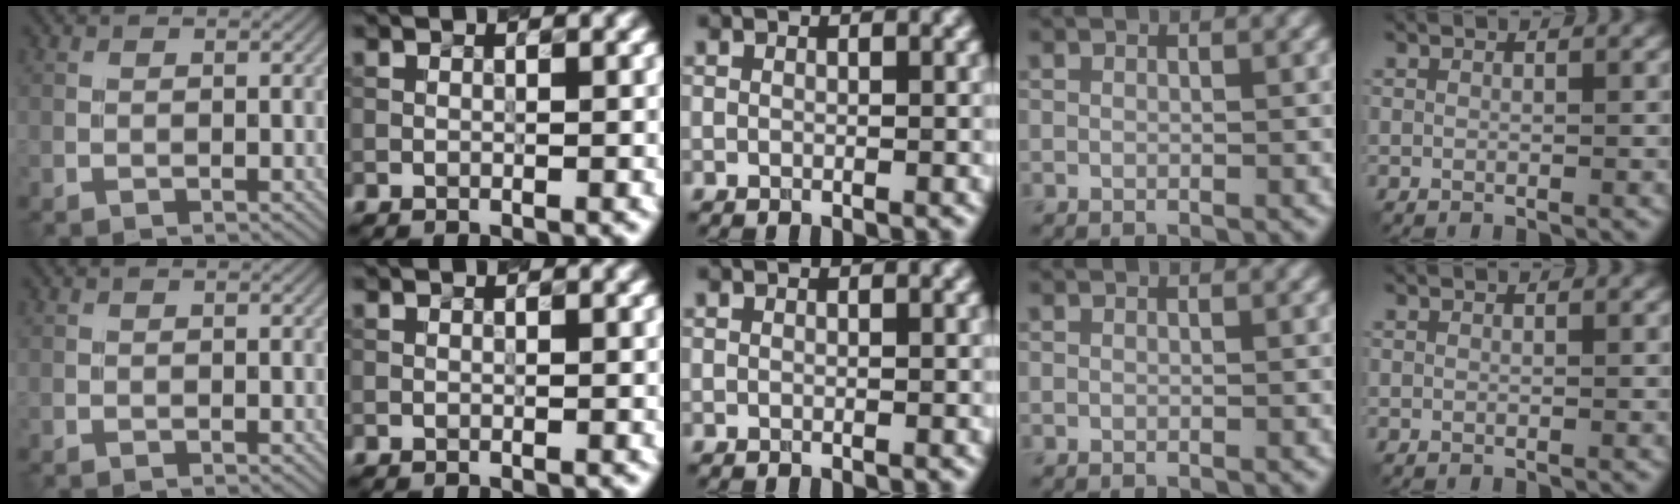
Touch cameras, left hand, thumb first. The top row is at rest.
{}